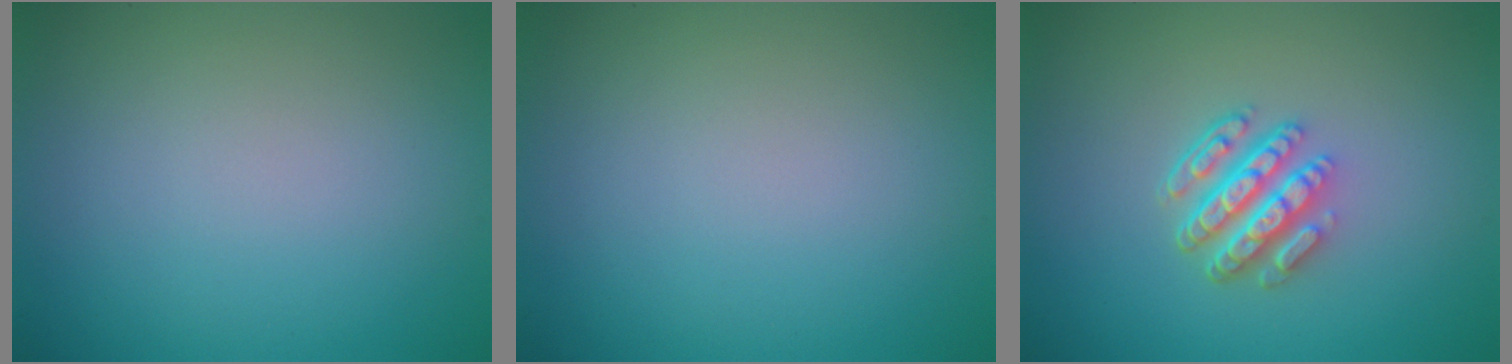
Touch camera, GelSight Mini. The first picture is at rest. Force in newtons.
{"total": 0.0}
{"total": 4.7, "press": 3.5, "slide": 3.1}